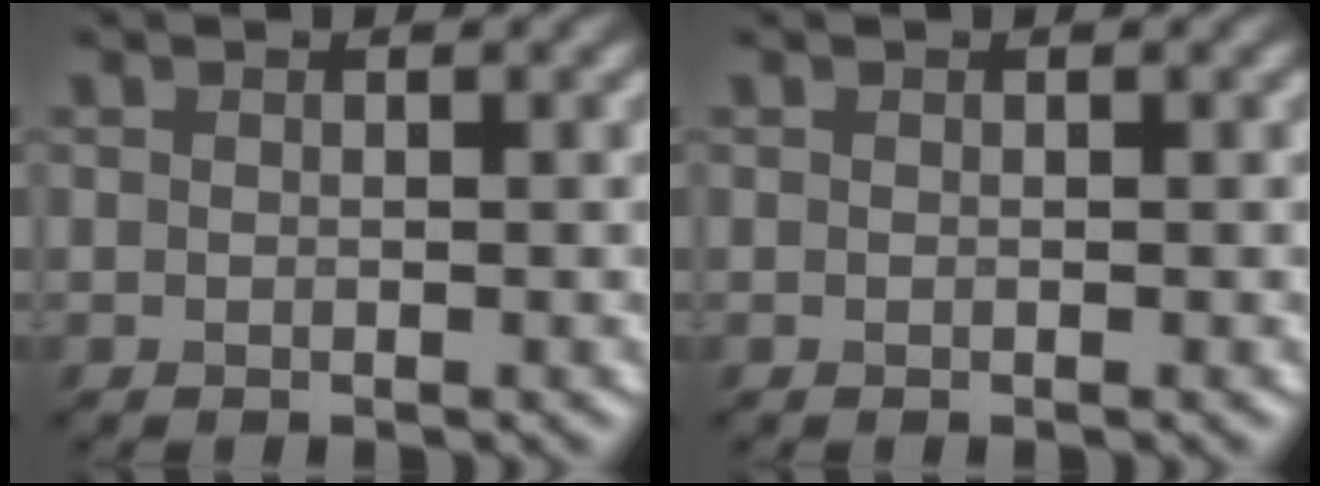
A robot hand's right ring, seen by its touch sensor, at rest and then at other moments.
{"total": 0.0}